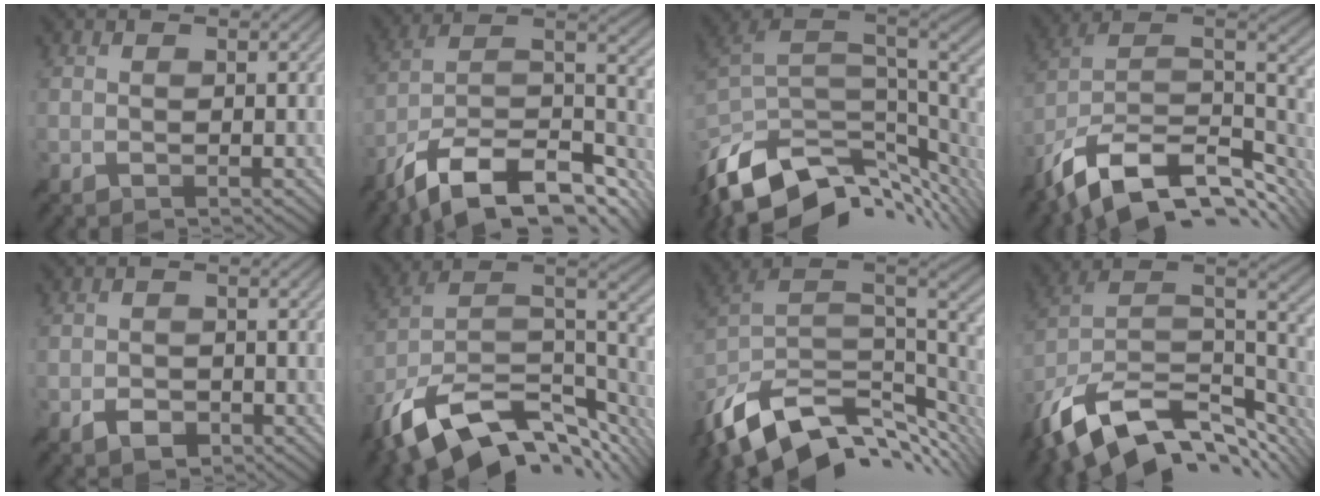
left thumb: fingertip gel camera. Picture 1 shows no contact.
{"total": 16.7, "force": [-11.6, 6.3, 10.4], "torque": [-0.227, -0.027, -0.188]}
{"total": 13.7, "force": [-6.1, 7.0, 10.0], "torque": [-0.226, -0.026, -0.096]}
{"total": 15.8, "force": [-9.3, 7.7, 10.2], "torque": [-0.237, -0.018, -0.154]}
{"total": 2.2, "force": [-1.5, 1.4, 1.0], "torque": [-0.011, -0.003, -0.027]}
{"total": 16.2, "force": [-9.3, 7.3, 11.1], "torque": [-0.244, -0.021, -0.155]}
{"total": 14.7, "force": [-7.6, 7.7, 10.0], "torque": [-0.223, -0.020, -0.128]}
{"total": 15.9, "force": [-9.1, 7.6, 10.6], "torque": [-0.243, -0.022, -0.148]}